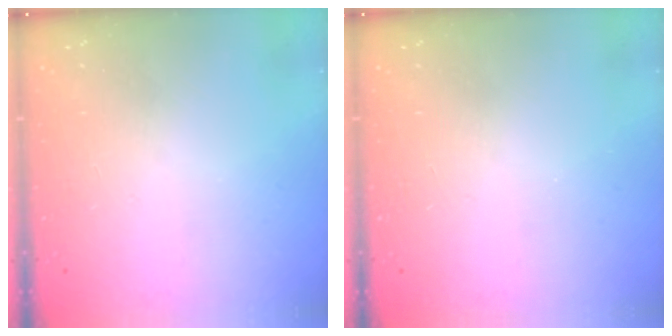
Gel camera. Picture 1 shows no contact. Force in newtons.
{"total": 0.0}